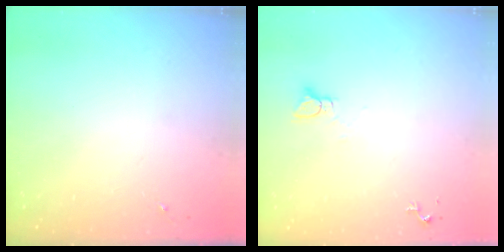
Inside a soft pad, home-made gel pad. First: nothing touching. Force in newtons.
{"total": 2.2, "press": 2.2, "slide": 0.1}